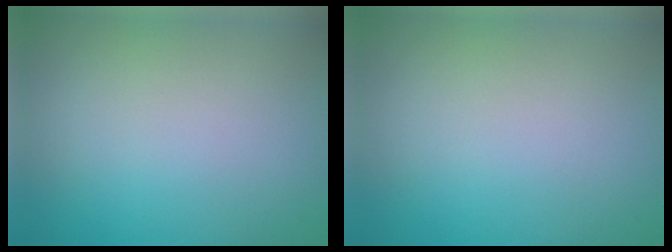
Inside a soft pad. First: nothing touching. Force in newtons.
{"total": 0.0}